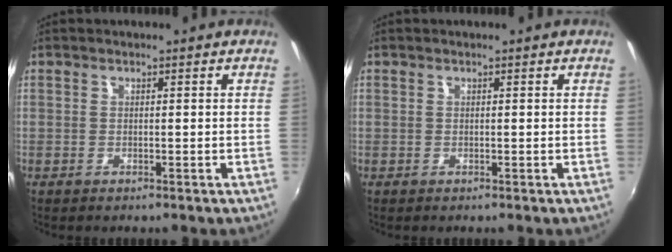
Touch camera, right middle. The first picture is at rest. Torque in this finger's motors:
{"motor_torque": [-0.02, 0.06, -0.01, 0.00]}